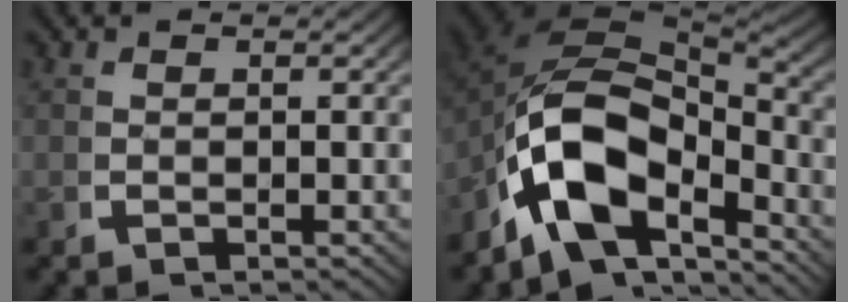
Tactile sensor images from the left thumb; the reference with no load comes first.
{"total": 16.1, "force": [-2.1, 10.6, 11.9], "torque": [-0.246, -0.046, -0.020]}